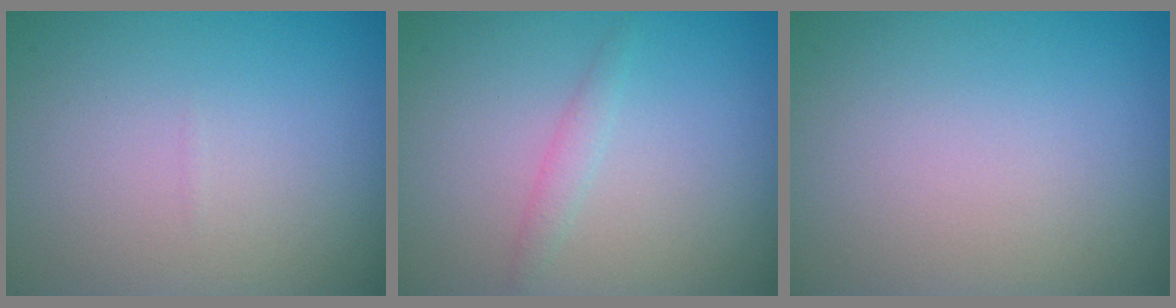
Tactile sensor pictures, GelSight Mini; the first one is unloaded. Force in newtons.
{"total": 1.1, "press": 1.1, "slide": 0.0}
{"total": 0.0}